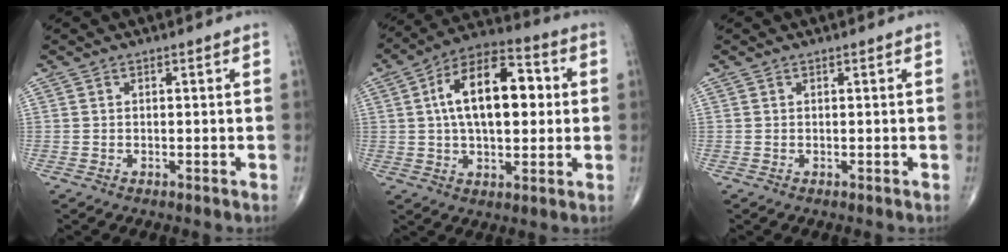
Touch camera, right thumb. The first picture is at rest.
{"total": 17.3, "force": [2.5, 9.0, 14.5], "torque": [-0.219, 0.024, 0.033]}
{"total": 0.0}